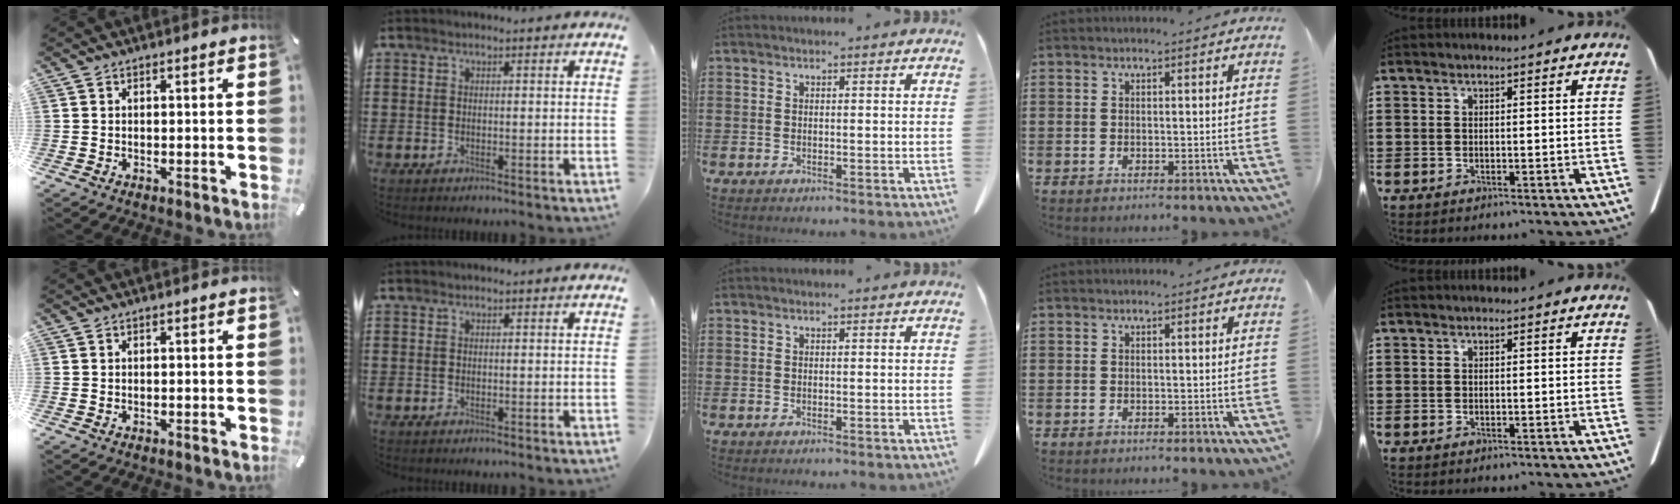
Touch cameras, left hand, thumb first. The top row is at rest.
{}